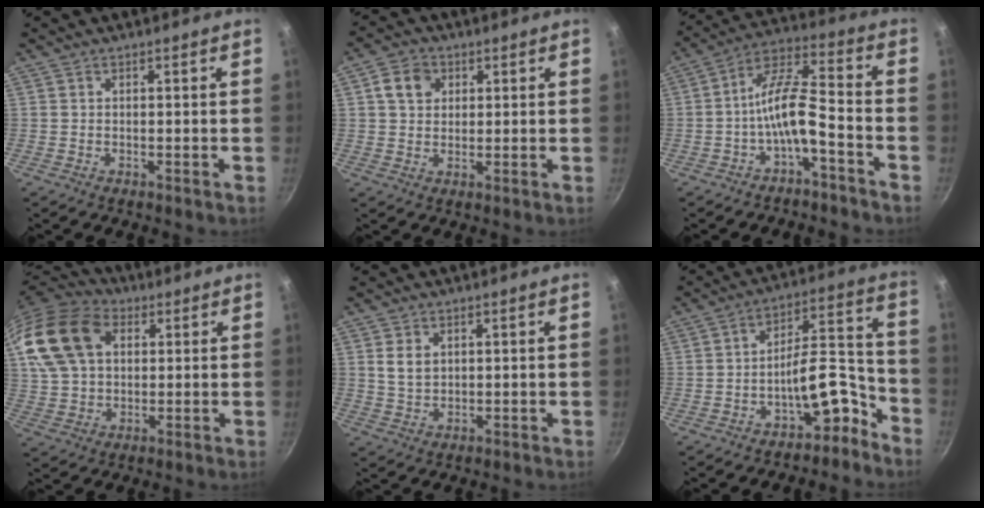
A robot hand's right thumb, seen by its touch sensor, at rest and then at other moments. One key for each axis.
{"total": 5.8, "fx": 1.9, "fy": 4.6, "fz": 2.9, "tx": -0.031, "ty": 0.005, "tz": 0.027}
{"total": 10.4, "fx": -4.8, "fy": 3.4, "fz": 8.6, "tx": -0.167, "ty": 0.054, "tz": -0.084}
{"total": 18.3, "fx": 5.6, "fy": 12.9, "fz": 11.7, "tx": -0.219, "ty": 0.016, "tz": 0.096}
{"total": 3.9, "fx": 1.3, "fy": 2.7, "fz": 2.5, "tx": -0.041, "ty": -0.004, "tz": 0.028}
{"total": 11.3, "fx": -6.5, "fy": 5.1, "fz": 7.8, "tx": -0.065, "ty": 0.094, "tz": -0.088}